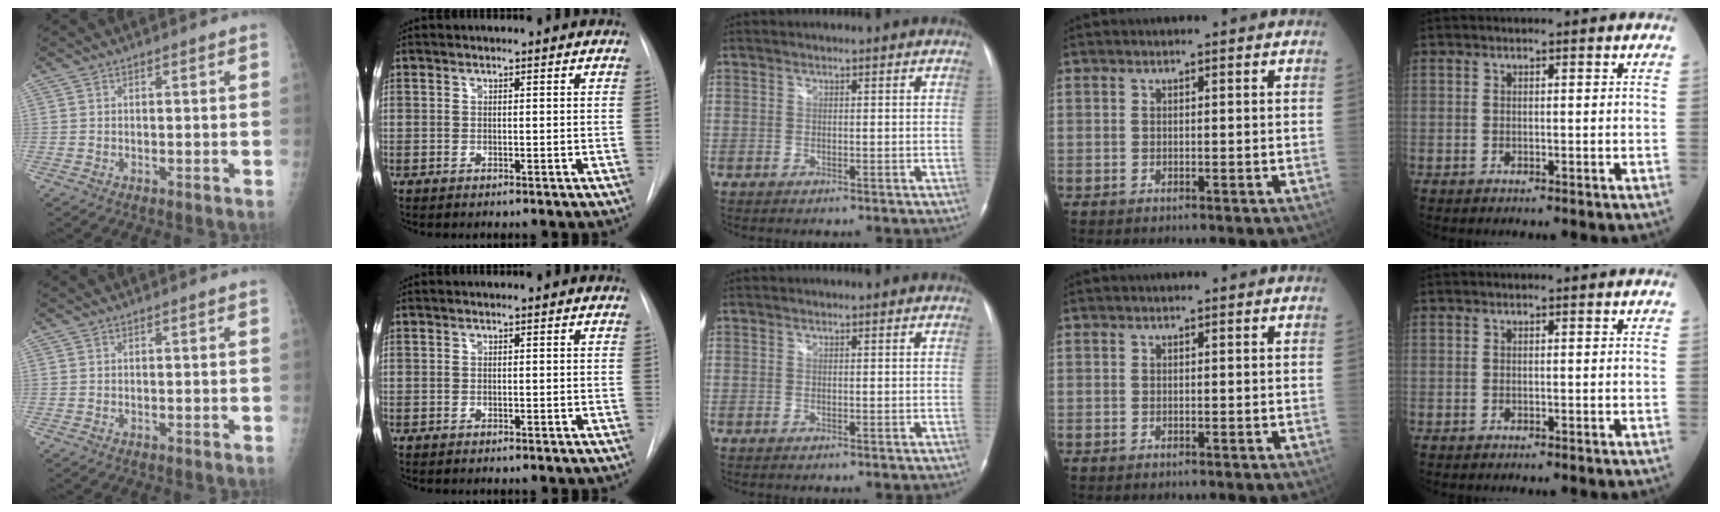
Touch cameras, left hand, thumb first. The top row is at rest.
{}